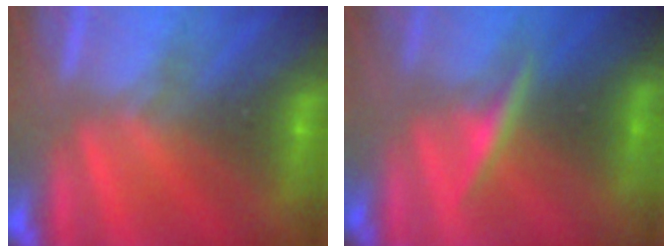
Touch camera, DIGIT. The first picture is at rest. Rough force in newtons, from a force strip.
{"total": 2.6}